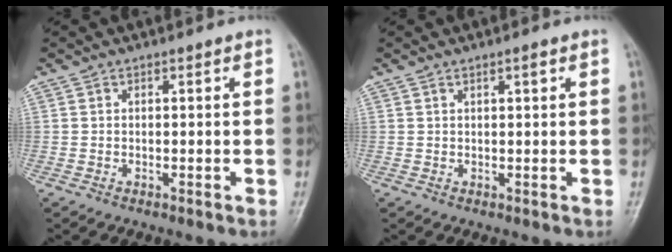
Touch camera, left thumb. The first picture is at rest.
{"total": 1.2, "force": [0.6, 0.2, 1.0], "torque": [-0.014, -0.001, 0.010]}